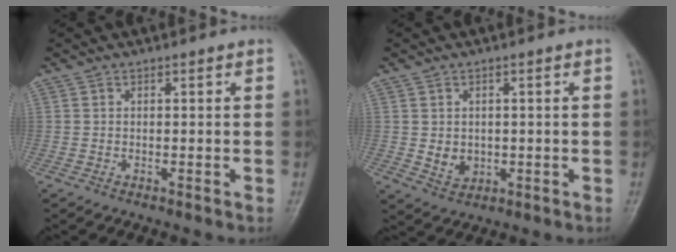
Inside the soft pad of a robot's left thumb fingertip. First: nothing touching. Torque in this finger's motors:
{"motor_torque": [-0.04, 0.04, 0.02, -0.01, 0.00]}